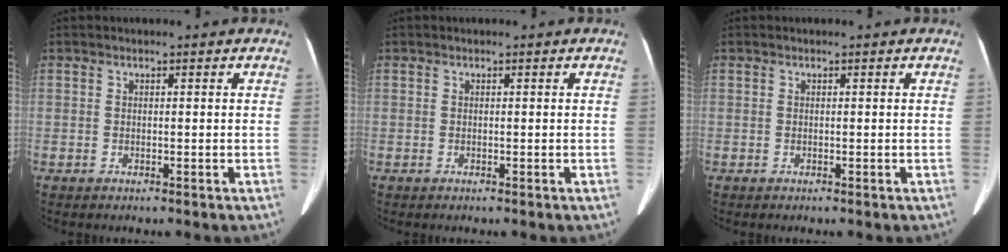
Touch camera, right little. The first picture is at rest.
{"total": 0.0}
{"total": 0.0}